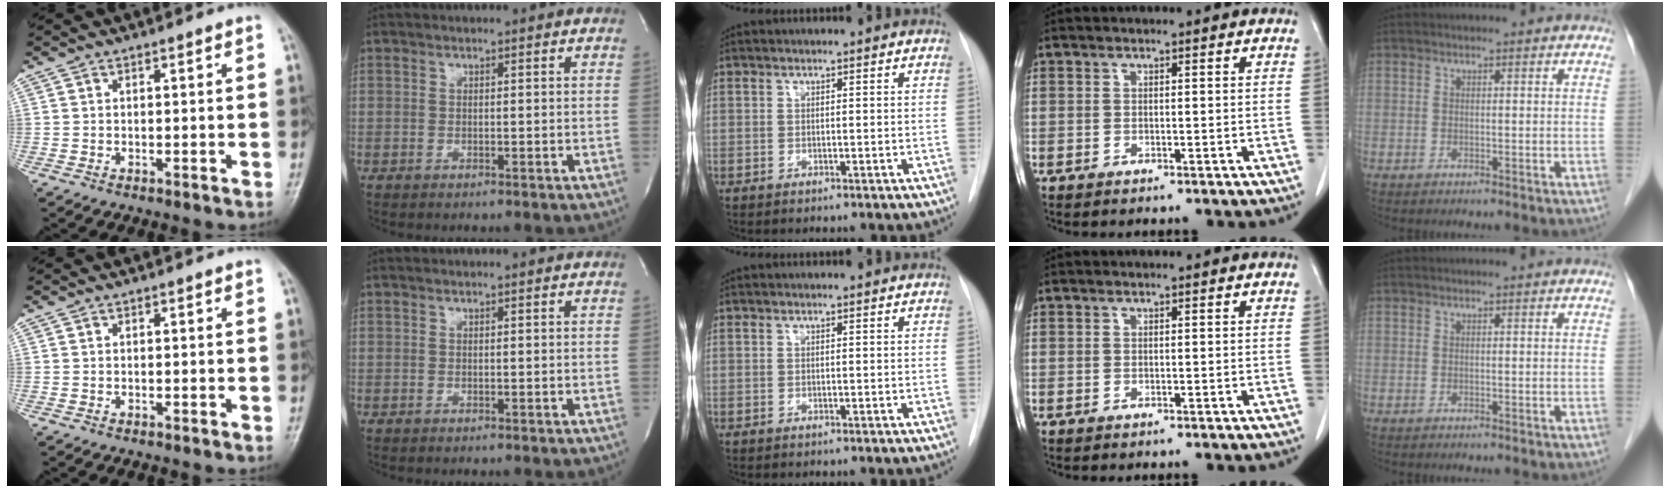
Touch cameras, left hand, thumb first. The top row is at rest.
{}